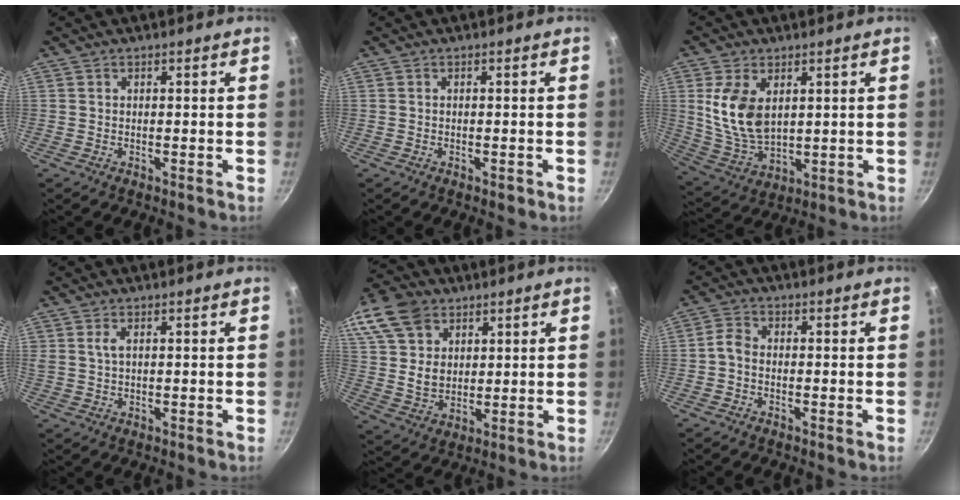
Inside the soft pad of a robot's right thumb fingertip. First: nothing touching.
{"total": 0.9, "force": [-0.5, 0.4, 0.7], "torque": [-0.012, 0.003, -0.005]}
{"total": 11.6, "force": [2.9, 7.0, 8.8], "torque": [-0.167, -0.025, 0.069]}
{"total": 1.9, "force": [0.6, 0.9, 1.5], "torque": [-0.028, -0.002, 0.012]}
{"total": 19.6, "force": [9.9, 14.0, 9.5], "torque": [-0.211, 0.007, 0.191]}
{"total": 2.5, "force": [-1.0, 1.6, 1.7], "torque": [-0.044, 0.013, -0.030]}